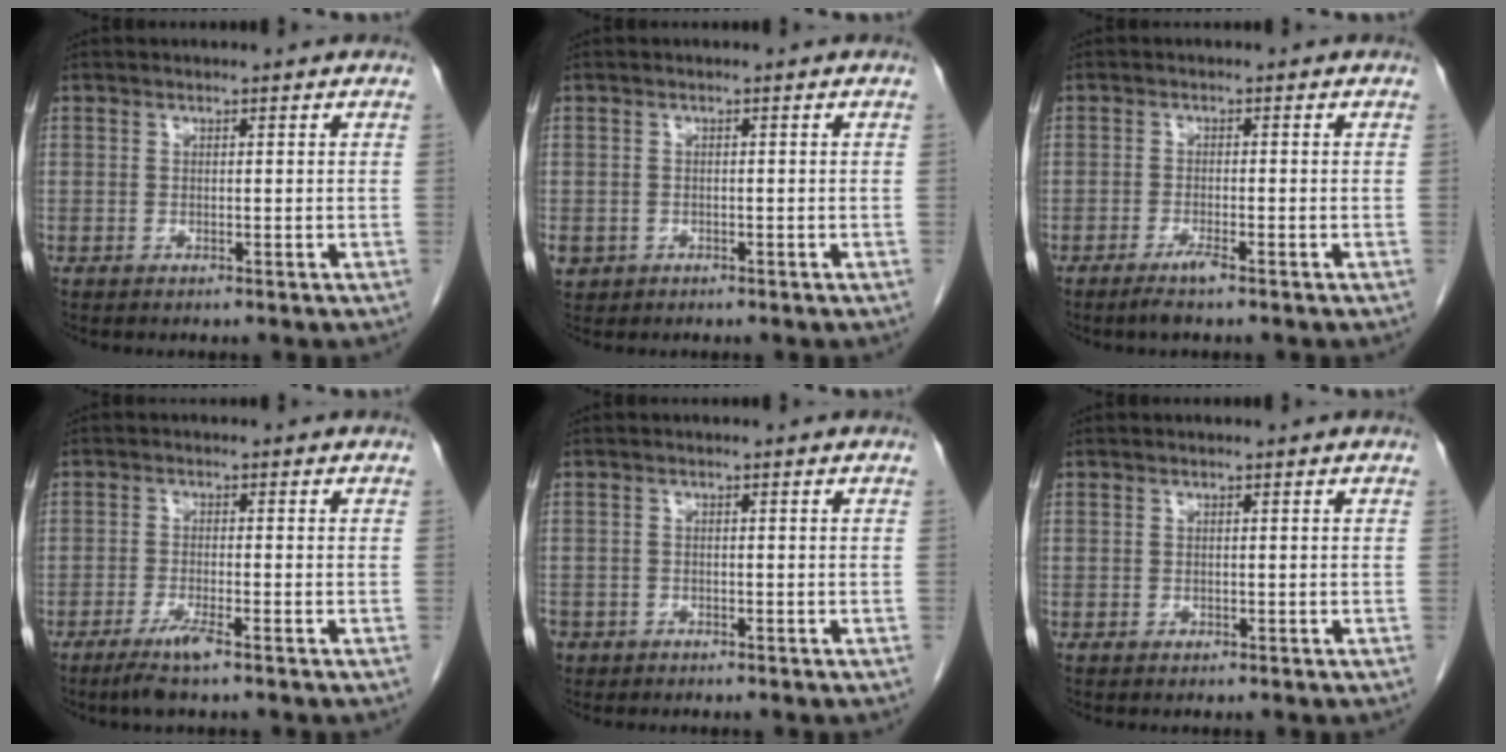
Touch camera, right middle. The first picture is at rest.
{"total": 2.8, "force": [-1.4, 2.4, 0.6], "torque": [-0.012, 0.001, -0.020]}
{"total": 2.8, "force": [-1.9, -0.1, 2.0], "torque": [-0.045, -0.006, -0.038]}
{"total": 3.8, "force": [-2.5, 0.0, 2.8], "torque": [-0.060, -0.009, -0.050]}
{"total": 3.8, "force": [-2.5, 2.7, 0.8], "torque": [-0.023, -0.001, -0.045]}
{"total": 0.0}